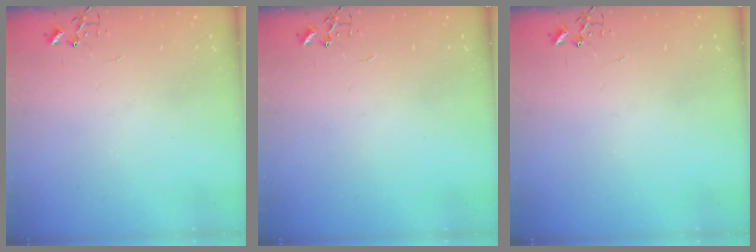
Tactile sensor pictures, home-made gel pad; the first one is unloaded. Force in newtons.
{"total": 0.0}
{"total": 0.0}